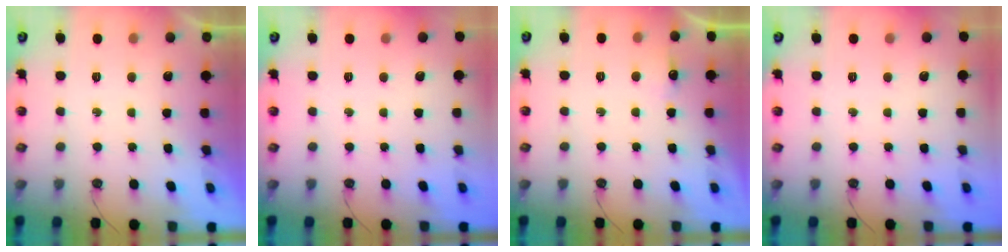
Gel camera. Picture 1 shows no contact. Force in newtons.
{"total": 0.0}
{"total": 5.4, "press": 5.3, "slide": 1.2}
{"total": 0.0}